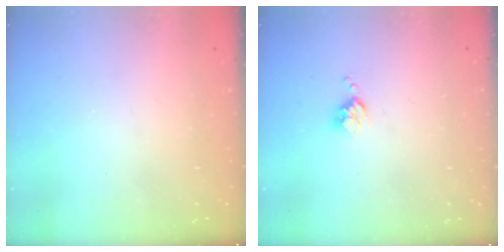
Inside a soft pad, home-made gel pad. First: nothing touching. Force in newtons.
{"total": 3.5, "press": 3.5, "slide": 0.4}